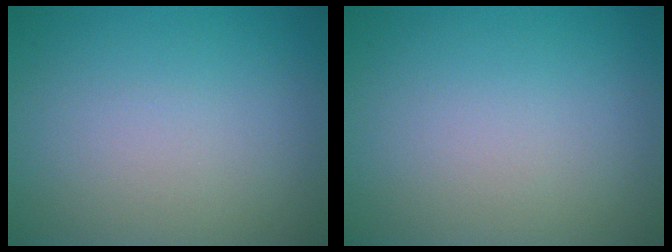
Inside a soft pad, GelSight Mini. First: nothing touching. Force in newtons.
{"total": 0.0}